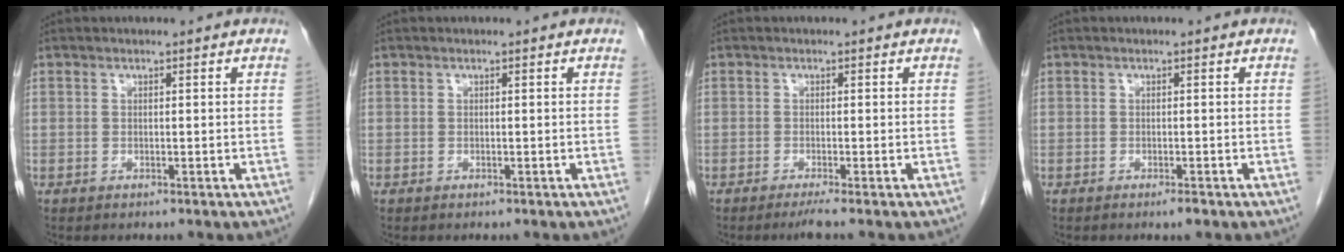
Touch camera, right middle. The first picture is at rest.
{"total": 0.0}
{"total": 1.8, "force": [-1.3, -0.5, 1.1], "torque": [-0.021, -0.003, -0.025]}
{"total": 1.0, "force": [-0.7, 0.1, 0.7], "torque": [-0.013, -0.002, -0.009]}